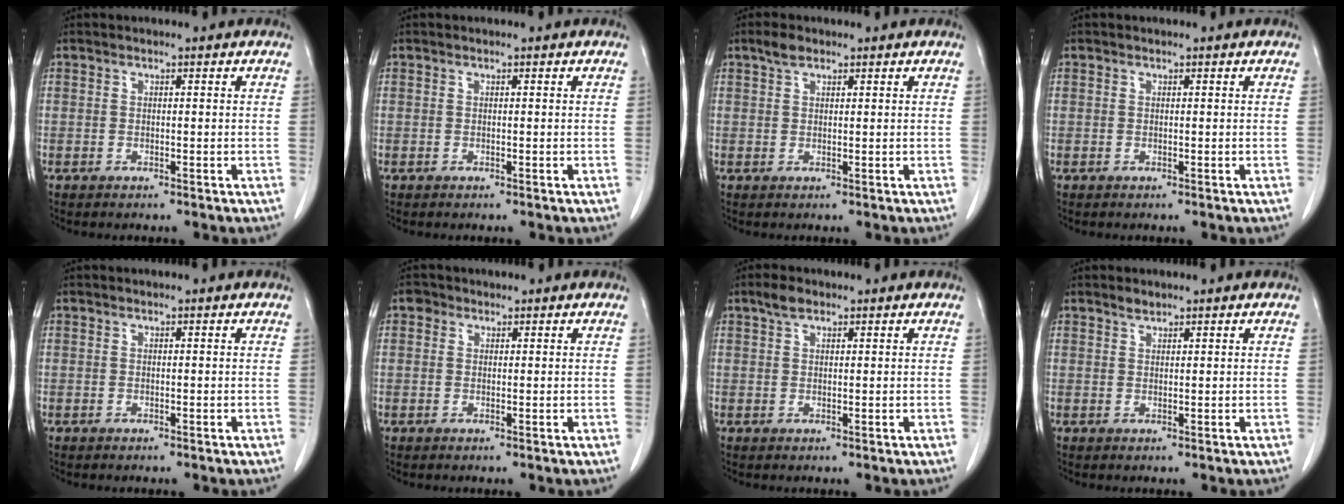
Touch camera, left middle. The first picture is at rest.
{"total": 0.0}
{"total": 1.9, "force": [1.4, 0.9, 1.0], "torque": [-0.024, 0.006, 0.025]}
{"total": 0.0}
{"total": 0.0}
{"total": 1.4, "force": [0.7, 1.1, 0.2], "torque": [0.000, 0.005, 0.008]}
{"total": 2.2, "force": [1.6, 1.0, 1.2], "torque": [-0.028, 0.007, 0.029]}
{"total": 1.1, "force": [1.0, 0.4, 0.2], "torque": [-0.008, -0.002, 0.018]}